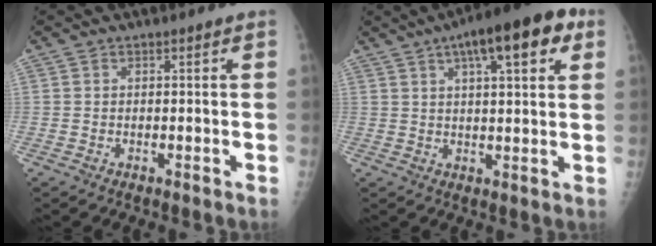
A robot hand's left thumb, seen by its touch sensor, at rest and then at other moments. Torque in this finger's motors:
{"motor_torque": [1.76, 1.44, 0.99, -0.33, 0.12]}